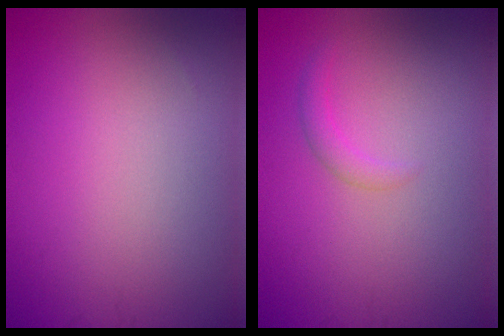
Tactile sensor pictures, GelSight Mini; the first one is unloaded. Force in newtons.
{"total": 1.2, "press": 1.2, "slide": 0.1}